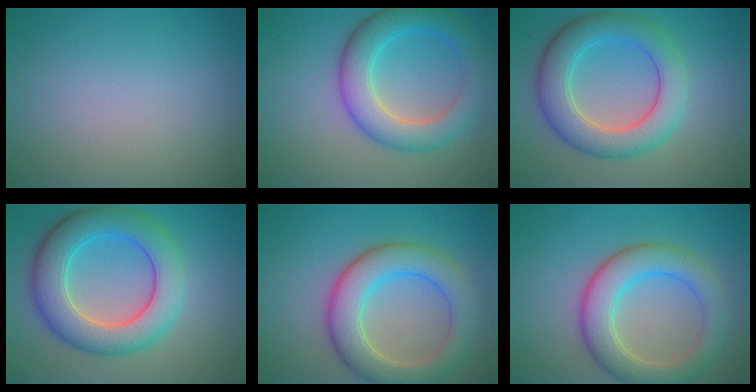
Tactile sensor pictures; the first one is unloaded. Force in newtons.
{"total": 6.3, "press": 6.3, "slide": 0.2}
{"total": 6.7, "press": 6.7, "slide": 0.3}
{"total": 8.0, "press": 8.0, "slide": 0.3}
{"total": 7.0, "press": 7.0, "slide": 0.6}
{"total": 6.4, "press": 6.4, "slide": 0.5}